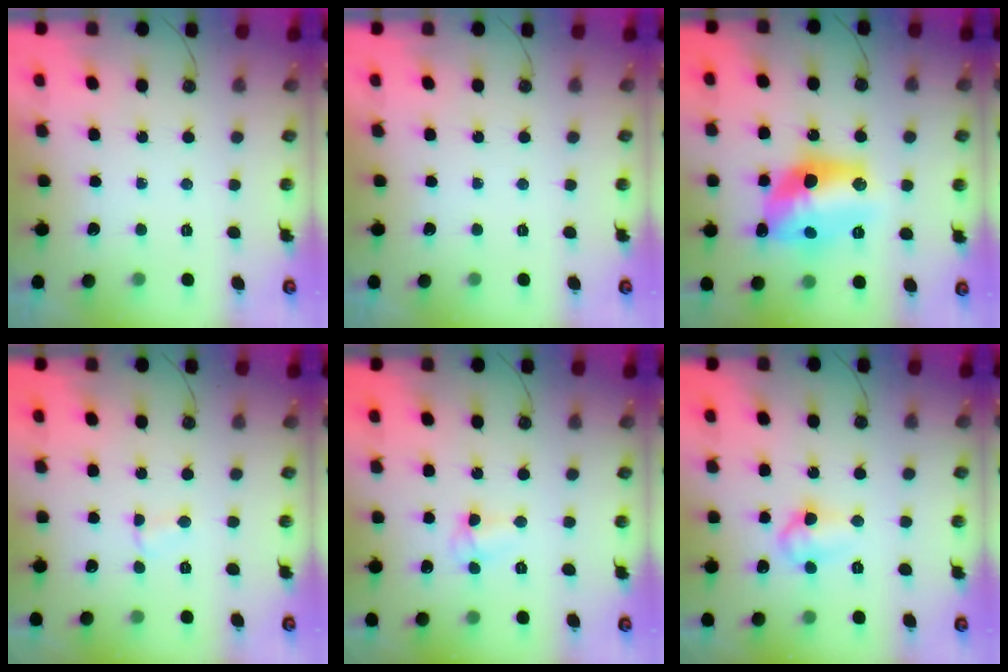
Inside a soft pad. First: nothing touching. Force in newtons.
{"total": 0.0}
{"total": 18.9, "press": 18.4, "slide": 4.2}
{"total": 2.1, "press": 2.1, "slide": 0.2}
{"total": 3.4, "press": 3.4, "slide": 0.5}
{"total": 7.6, "press": 7.6, "slide": 0.9}